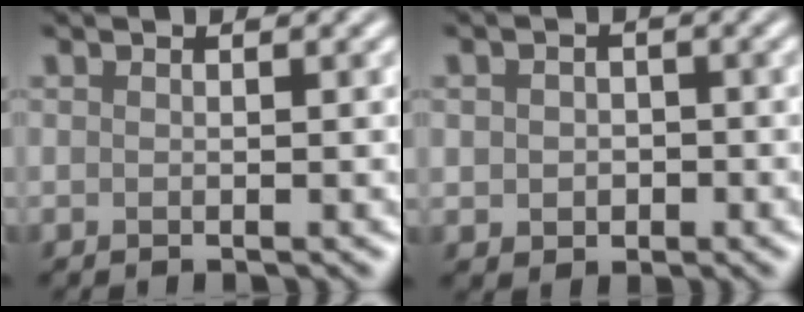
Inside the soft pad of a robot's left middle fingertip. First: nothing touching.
{"total": 2.2, "force": [-0.2, 1.9, 1.1], "torque": [-0.016, -0.005, -0.006]}